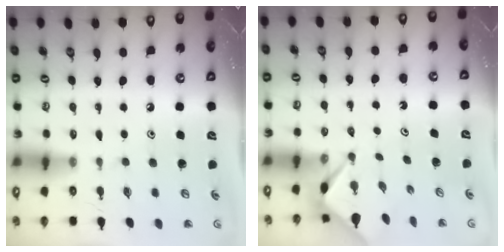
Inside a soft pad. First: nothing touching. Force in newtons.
{"total": 2.9, "press": 2.9, "slide": 0.2}